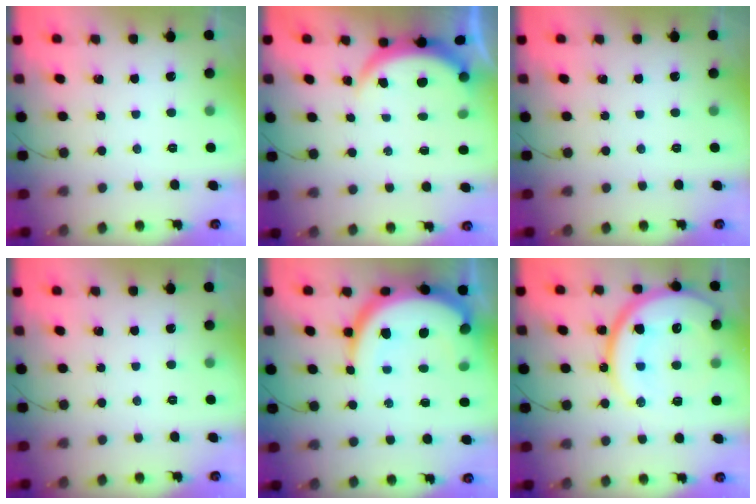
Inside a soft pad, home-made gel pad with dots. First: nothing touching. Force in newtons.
{"total": 4.0, "press": 4.0, "slide": 0.3}
{"total": 0.0}
{"total": 0.0}
{"total": 14.9, "press": 14.8, "slide": 1.8}
{"total": 22.6, "press": 22.5, "slide": 1.9}